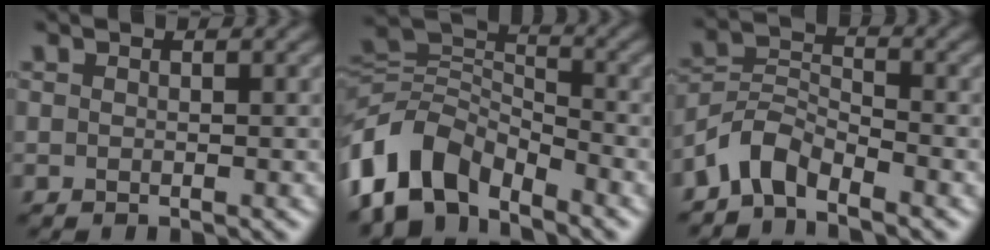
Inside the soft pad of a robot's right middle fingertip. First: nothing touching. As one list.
[{"total": 8.4, "force": [-5.1, 4.8, 4.6], "torque": [-0.083, 0.004, -0.108]}, {"total": 3.7, "force": [-3.0, 1.5, 1.6], "torque": [-0.028, 0.011, -0.073]}]